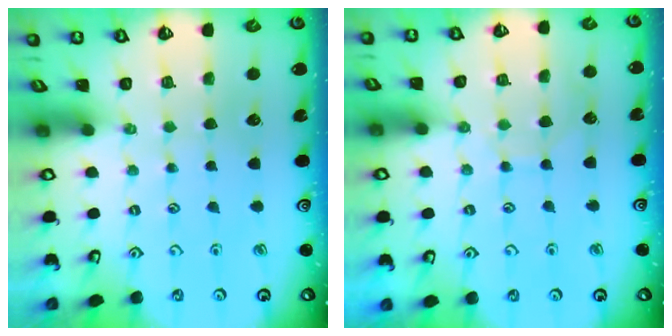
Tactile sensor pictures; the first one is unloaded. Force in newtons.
{"total": 6.3, "press": 6.3, "slide": 0.5}